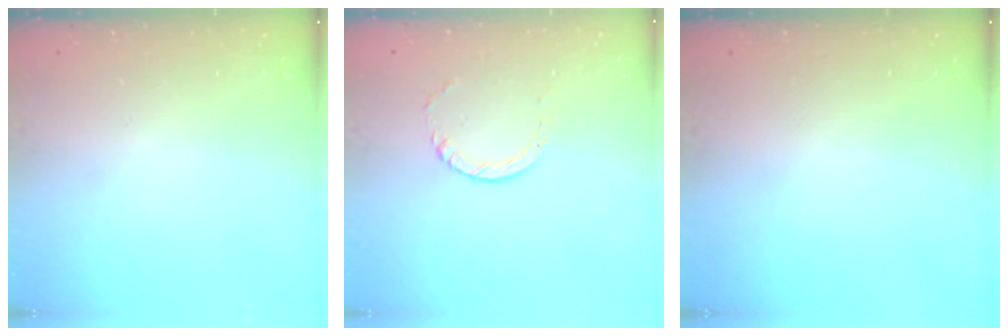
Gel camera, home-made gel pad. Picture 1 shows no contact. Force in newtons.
{"total": 1.0, "press": 1.0, "slide": 0.1}
{"total": 0.0}